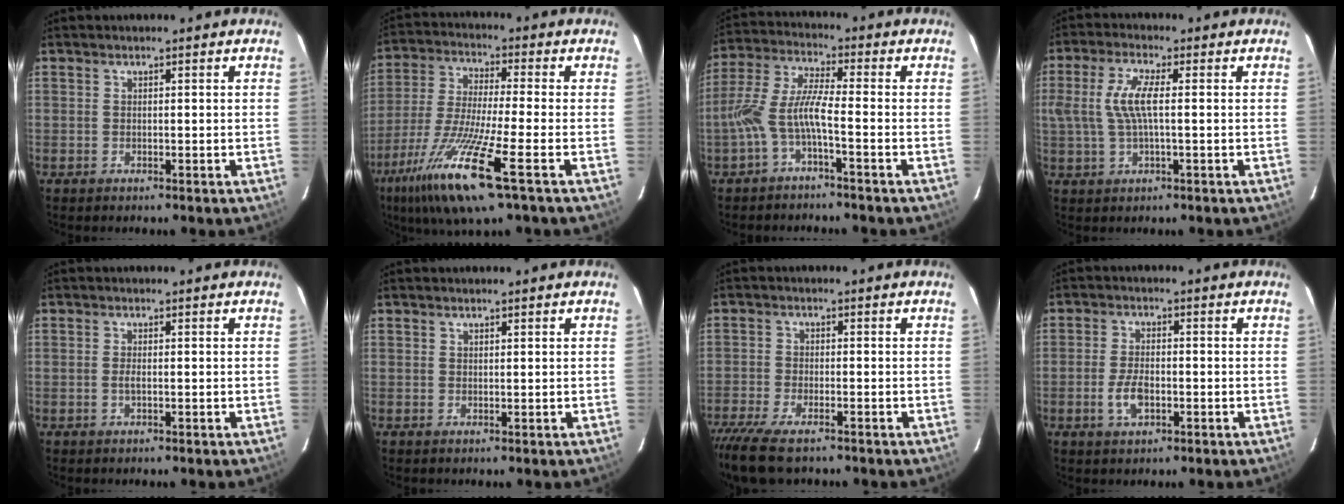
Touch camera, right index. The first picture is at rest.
{"total": 16.2, "force": [-8.3, 1.1, 13.8], "torque": [-0.297, -0.036, -0.163]}
{"total": 7.7, "force": [-3.2, 0.8, 7.0], "torque": [-0.166, 0.011, -0.064]}
{"total": 7.3, "force": [0.5, 1.9, 7.0], "torque": [-0.142, 0.004, 0.014]}
{"total": 1.0, "force": [-0.2, 0.1, 1.0], "torque": [-0.018, -0.002, -0.005]}
{"total": 0.6, "force": [0.5, 0.2, 0.1], "torque": [-0.003, 0.002, 0.010]}
{"total": 9.7, "force": [-7.8, 2.8, 5.1], "torque": [-0.129, -0.037, -0.143]}
{"total": 5.0, "force": [-1.6, 2.5, 4.0], "torque": [-0.086, -0.002, -0.029]}